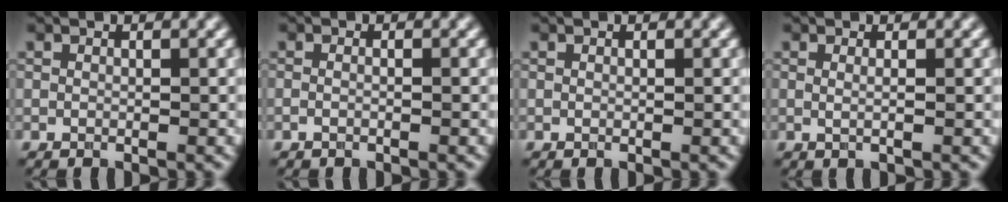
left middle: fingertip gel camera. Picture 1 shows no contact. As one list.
[{"total": 0.7, "force": [-0.3, 0.2, 0.6], "torque": [-0.012, -0.008, -0.009]}, {"total": 0.0}, {"total": 1.2, "force": [0.2, 0.4, 1.1], "torque": [-0.016, -0.003, -0.006]}]